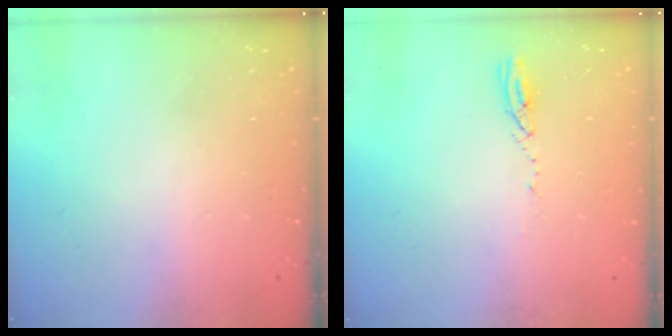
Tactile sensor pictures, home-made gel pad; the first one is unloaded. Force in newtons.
{"total": 3.7, "press": 3.7, "slide": 0.4}